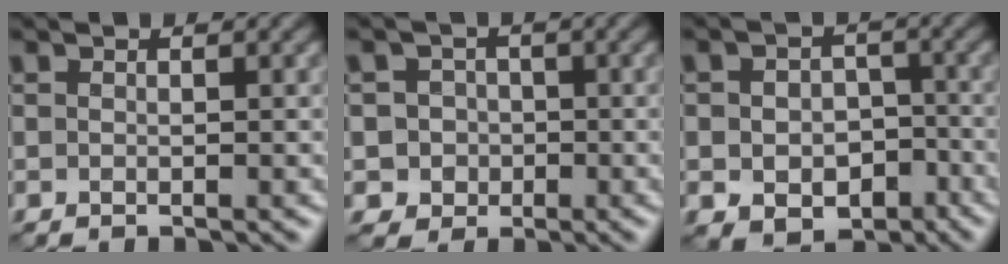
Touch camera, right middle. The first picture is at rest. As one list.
[{"total": 4.2, "force": [-1.0, 4.1, 0.4], "torque": [0.017, 0.016, -0.036]}, {"total": 7.1, "force": [-3.2, 5.3, 3.4], "torque": [-0.032, -0.025, -0.046]}]